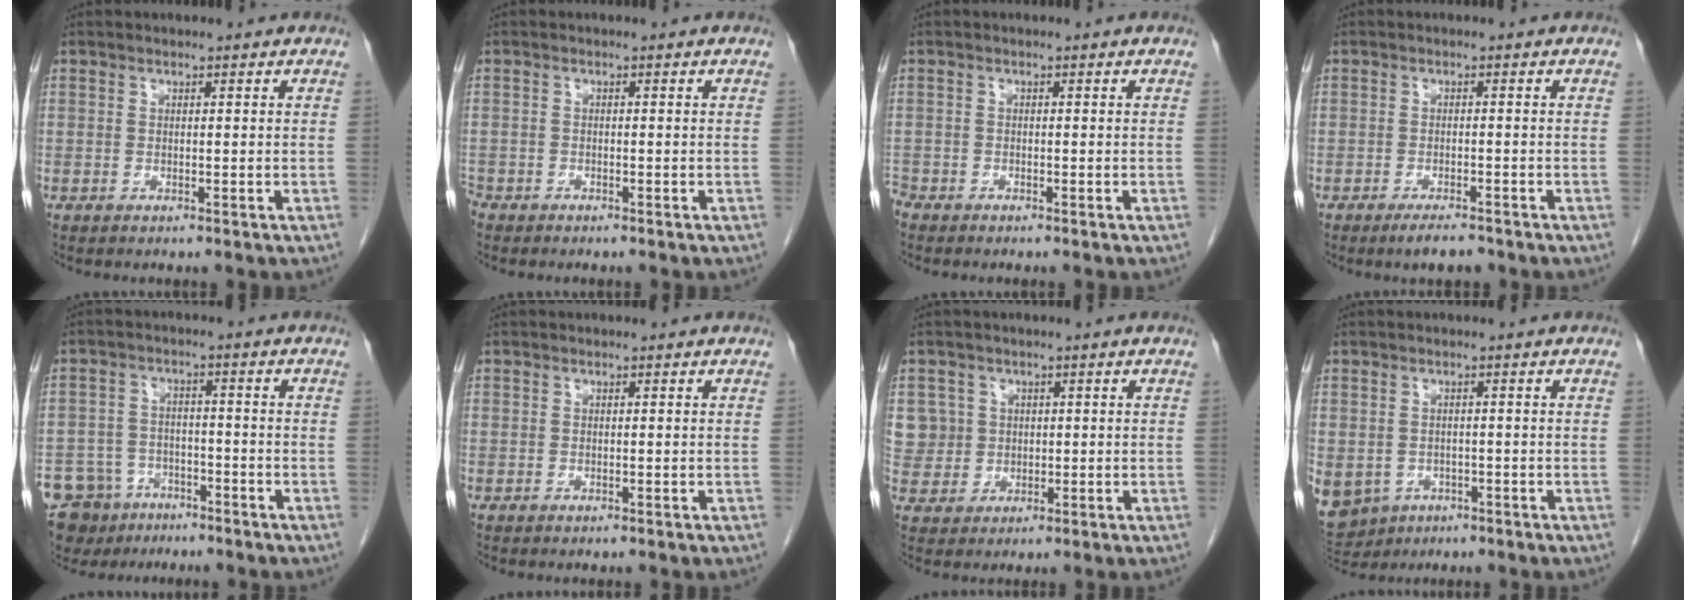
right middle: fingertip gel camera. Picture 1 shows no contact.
{"total": 2.2, "force": [-1.9, 1.1, 0.5], "torque": [-0.012, -0.001, -0.035]}
{"total": 1.5, "force": [-1.5, 0.4, 0.1], "torque": [-0.001, -0.002, -0.028]}
{"total": 3.2, "force": [-2.4, 0.6, 1.9], "torque": [-0.040, -0.007, -0.036]}
{"total": 10.2, "force": [-7.3, 7.0, 1.6], "torque": [-0.040, 0.015, -0.115]}
{"total": 0.0}
{"total": 6.2, "force": [1.8, 6.0, 0.3], "torque": [-0.003, 0.019, 0.044]}
{"total": 14.8, "force": [-6.4, 12.1, 5.5], "torque": [-0.175, -0.009, -0.080]}